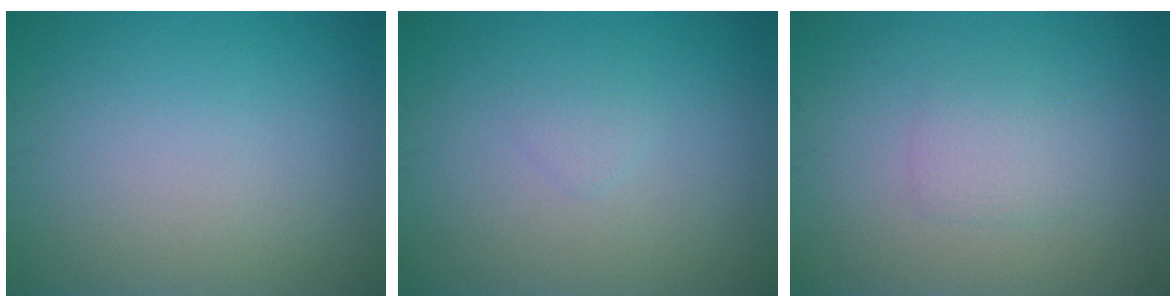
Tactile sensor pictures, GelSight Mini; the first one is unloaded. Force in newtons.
{"total": 0.6, "press": 0.6, "slide": 0.0}
{"total": 1.6, "press": 1.6, "slide": 0.1}